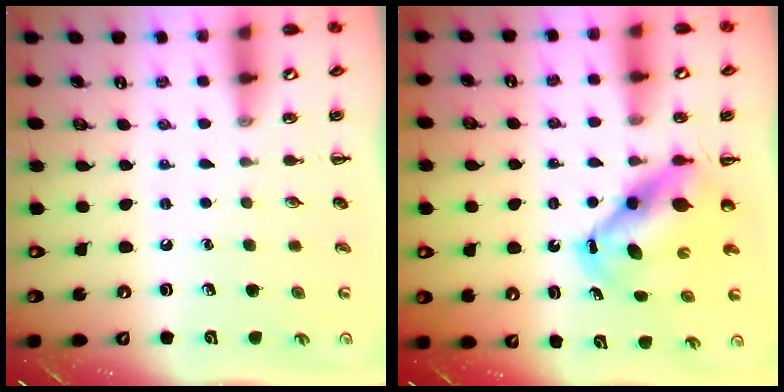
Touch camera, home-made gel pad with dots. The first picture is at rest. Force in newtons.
{"total": 7.1, "press": 6.8, "slide": 2.0}